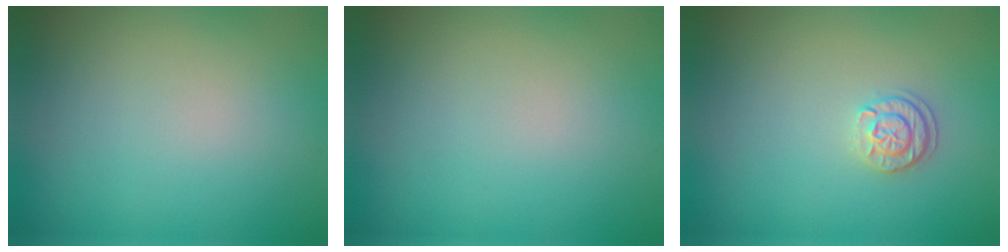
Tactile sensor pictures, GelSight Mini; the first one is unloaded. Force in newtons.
{"total": 0.0}
{"total": 1.7, "press": 1.6, "slide": 0.7}